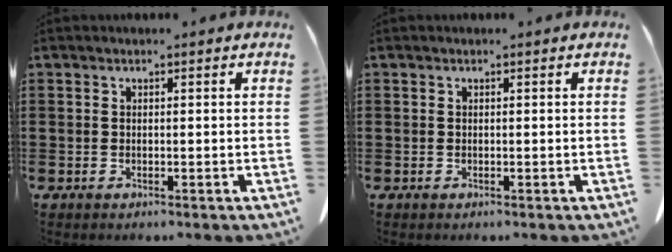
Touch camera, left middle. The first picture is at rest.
{"total": 0.0}